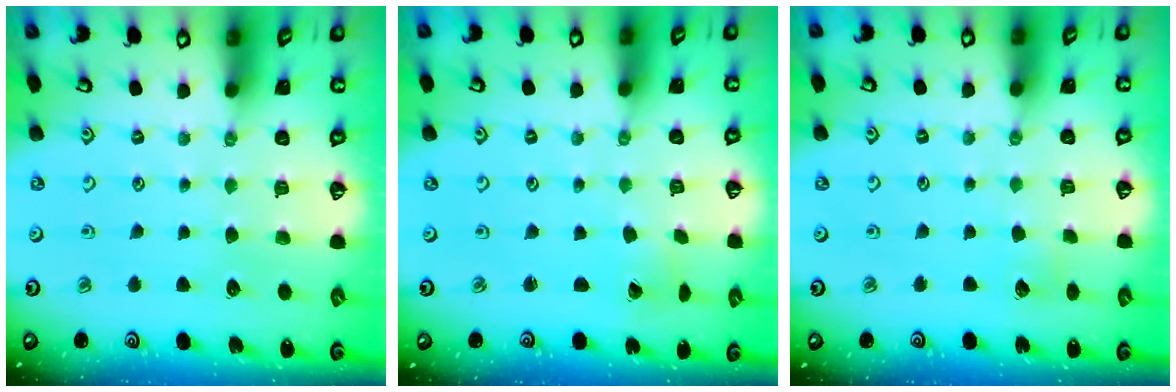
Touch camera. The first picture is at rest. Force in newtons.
{"total": 1.7, "press": 1.7, "slide": 0.0}
{"total": 2.4, "press": 2.4, "slide": 0.2}